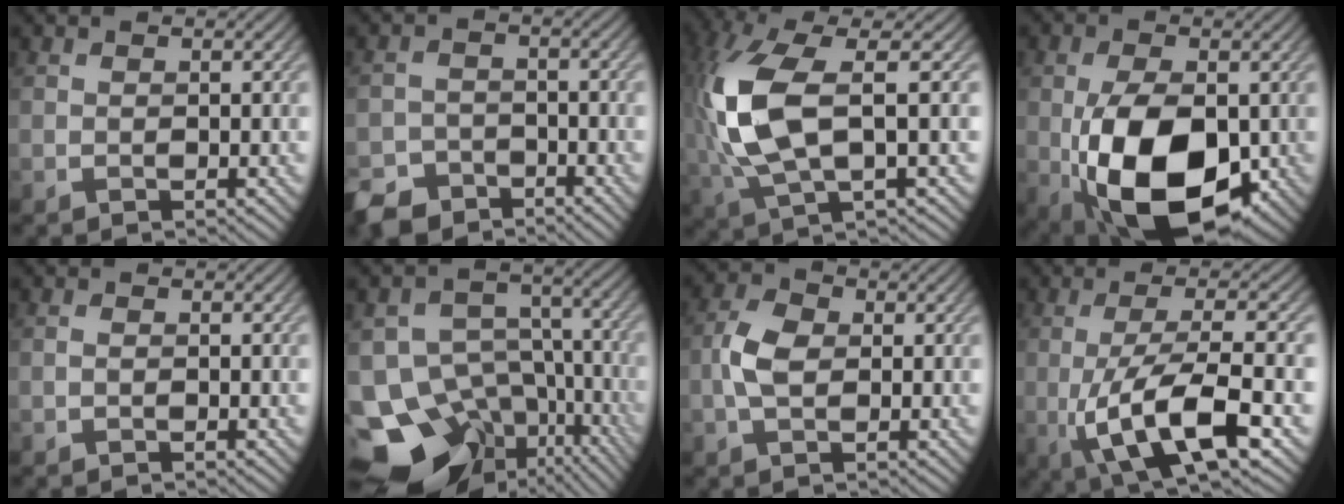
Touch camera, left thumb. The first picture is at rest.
{"total": 5.2, "force": [-4.1, 2.9, 1.2], "torque": [-0.027, -0.006, -0.085]}
{"total": 12.5, "force": [1.3, 4.6, 11.6], "torque": [-0.286, 0.006, 0.025]}
{"total": 13.6, "force": [-3.0, 7.7, 10.9], "torque": [-0.208, -0.032, -0.044]}
{"total": 0.6, "force": [-0.4, 0.2, 0.4], "torque": [-0.010, -0.001, -0.008]}
{"total": 19.0, "force": [-11.1, 13.2, 7.9], "torque": [-0.161, -0.040, -0.135]}
{"total": 4.1, "force": [-0.3, 2.4, 3.3], "torque": [-0.075, 0.007, -0.013]}
{"total": 11.8, "force": [-3.5, 3.4, 10.8], "torque": [-0.193, -0.006, -0.061]}